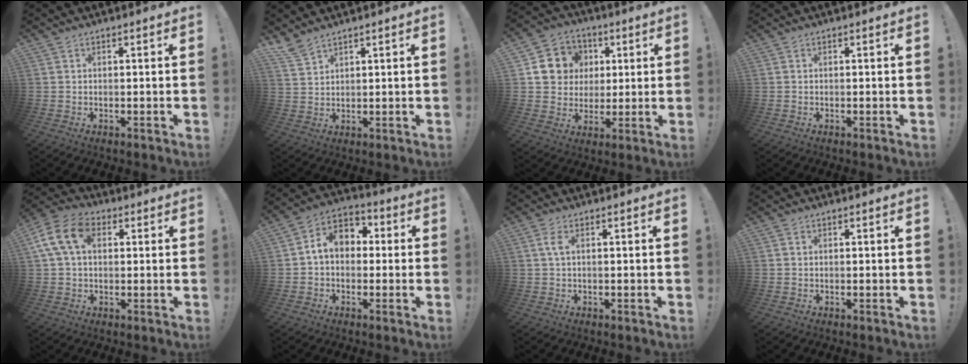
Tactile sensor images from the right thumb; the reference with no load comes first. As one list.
[{"total": 4.7, "force": [4.2, 1.1, 1.9], "torque": [-0.037, -0.025, 0.079]}, {"total": 12.2, "force": [2.7, 11.3, 3.6], "torque": [-0.047, -0.003, 0.065]}, {"total": 0.0}, {"total": 12.8, "force": [3.4, 8.5, 9.0], "torque": [-0.173, 0.003, 0.066]}, {"total": 9.0, "force": [1.0, 6.6, 5.9], "torque": [-0.096, 0.018, 0.026]}, {"total": 2.4, "force": [0.4, 0.4, 2.3], "torque": [-0.046, 0.002, 0.008]}, {"total": 0.0}]